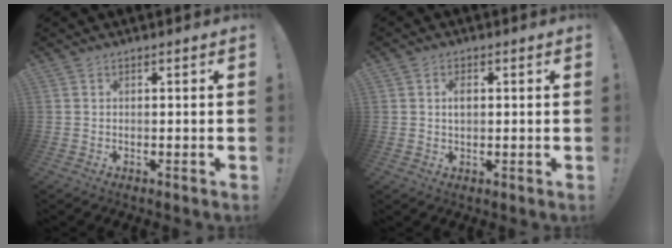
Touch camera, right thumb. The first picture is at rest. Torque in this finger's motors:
{"motor_torque": [-0.01, 0.33, -0.06, 0.09, 0.00]}